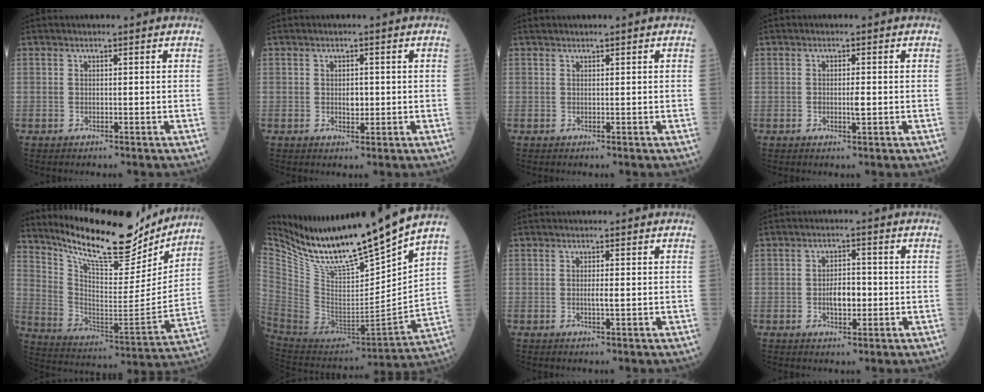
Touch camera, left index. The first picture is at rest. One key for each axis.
{"total": 1.7, "fx": 0.0, "fy": 1.0, "fz": 1.4, "tx": -0.023, "ty": -0.001, "tz": 0.002}
{"total": 0.6, "fx": 0.6, "fy": -0.1, "fz": 0.2, "tx": -0.009, "ty": 0.011, "tz": 0.017}
{"total": 1.6, "fx": -0.2, "fy": 0.3, "fz": 1.5, "tx": -0.029, "ty": -0.001, "tz": -0.002}
{"total": 21.1, "fx": 18.7, "fy": 4.7, "fz": 8.8, "tx": -0.158, "ty": -0.026, "tz": 0.295}
{"total": 20.4, "fx": 17.5, "fy": 0.1, "fz": 10.6, "tx": -0.189, "ty": -0.038, "tz": 0.319}
{"total": 1.2, "fx": 0.0, "fy": 0.0, "fz": 1.2, "tx": -0.024, "ty": -0.002, "tz": 0.001}
{"total": 4.0, "fx": -0.7, "fy": 1.9, "fz": 3.5, "tx": -0.061, "ty": 0.004, "tz": -0.011}